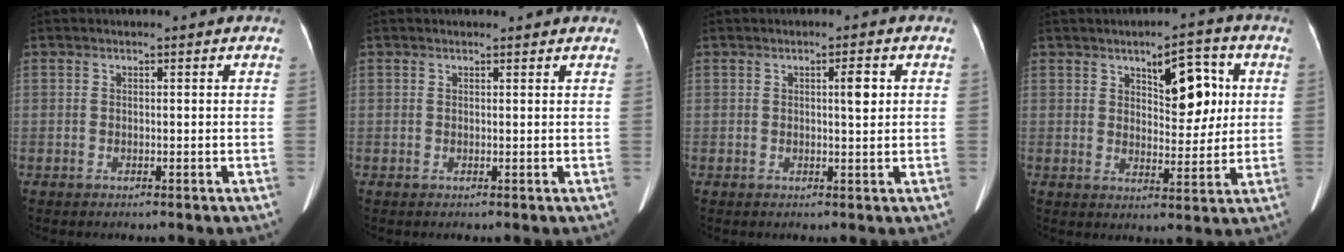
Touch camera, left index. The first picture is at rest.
{"total": 1.8, "force": [1.7, 0.3, 0.3], "torque": [-0.011, 0.006, 0.016]}
{"total": 2.5, "force": [0.6, 0.4, 2.4], "torque": [-0.034, 0.001, 0.008]}
{"total": 8.0, "force": [2.9, 3.4, 6.7], "torque": [-0.089, 0.013, 0.043]}